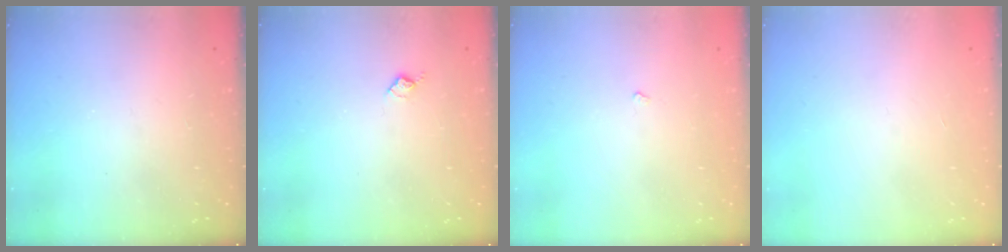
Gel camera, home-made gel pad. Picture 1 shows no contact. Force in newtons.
{"total": 3.8, "press": 3.8, "slide": 0.6}
{"total": 2.2, "press": 2.1, "slide": 0.4}
{"total": 0.0}